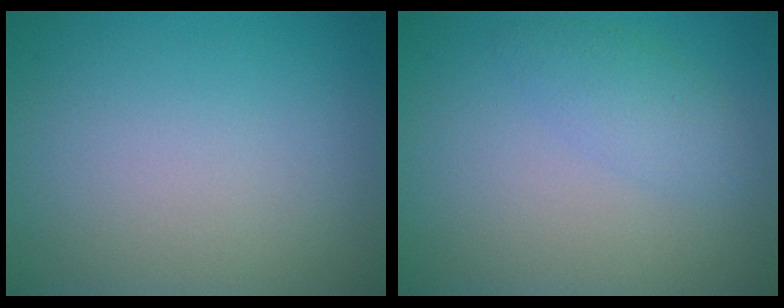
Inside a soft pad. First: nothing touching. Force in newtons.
{"total": 2.2, "press": 2.2, "slide": 0.0}